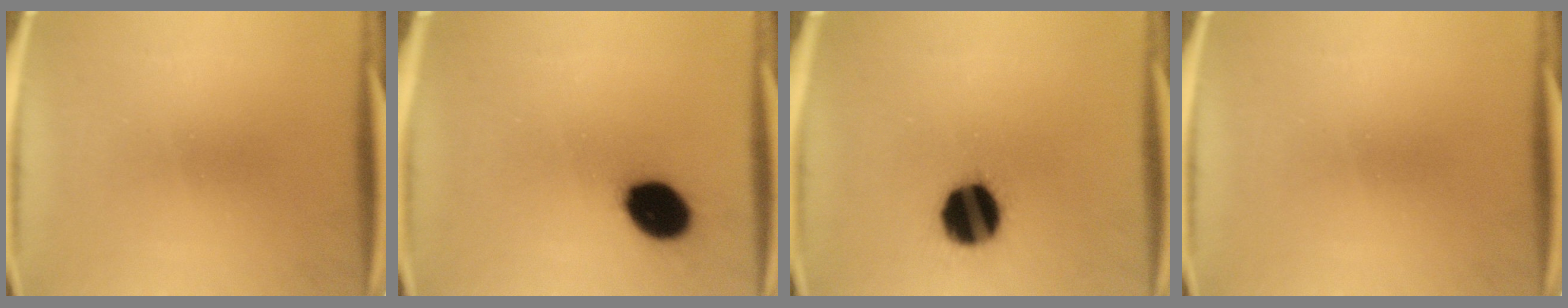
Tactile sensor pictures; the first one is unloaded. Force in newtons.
{"total": 11.4}
{"total": 15.0}
{"total": 0.0}